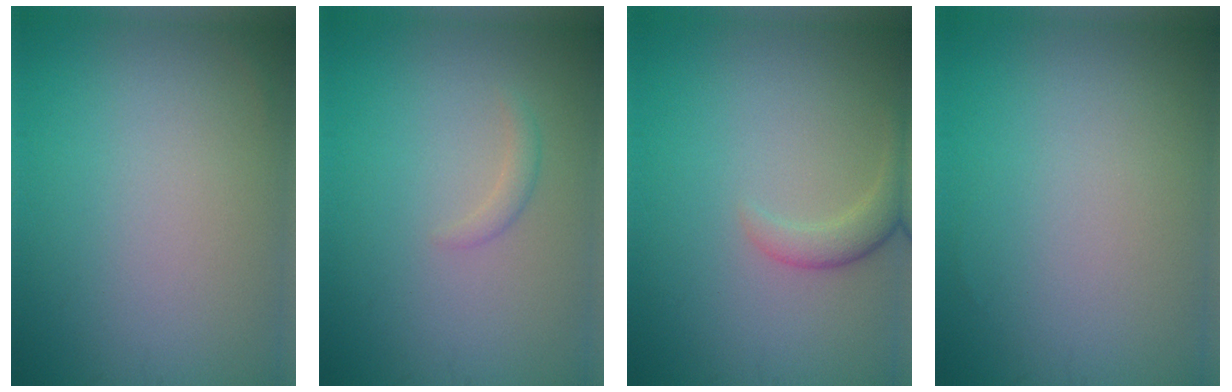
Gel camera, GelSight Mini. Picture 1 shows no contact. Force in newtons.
{"total": 1.0, "press": 1.0, "slide": 0.1}
{"total": 2.3, "press": 2.3, "slide": 0.2}
{"total": 0.0}